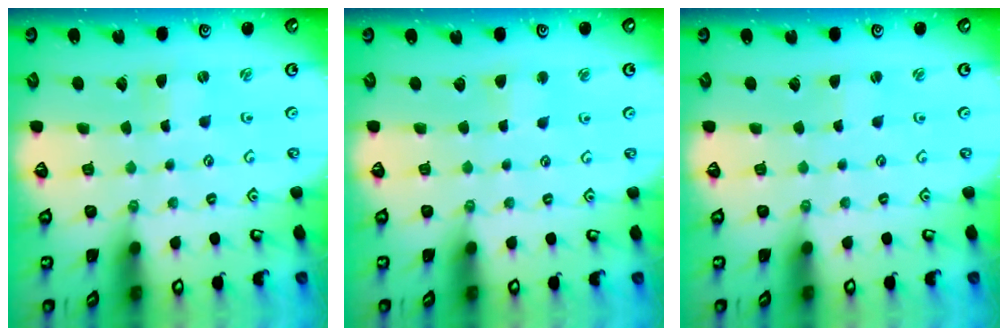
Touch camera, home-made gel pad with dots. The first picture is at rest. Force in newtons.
{"total": 2.4, "press": 2.4, "slide": 0.3}
{"total": 1.0, "press": 1.0, "slide": 0.2}